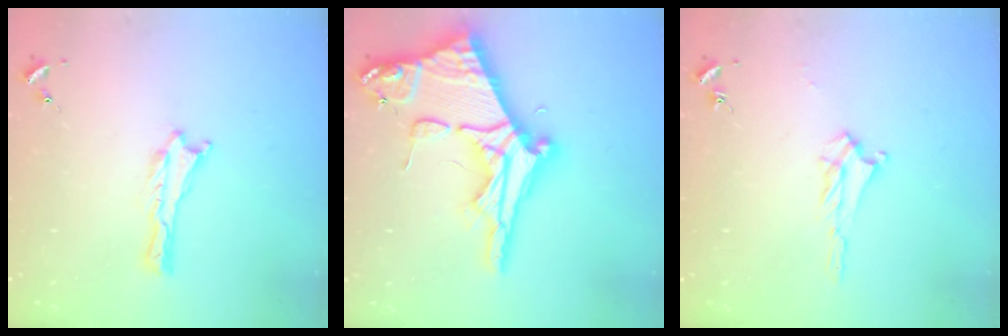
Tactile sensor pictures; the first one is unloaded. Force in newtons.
{"total": 11.6, "press": 11.6, "slide": 1.3}
{"total": 2.4, "press": 2.4, "slide": 0.4}